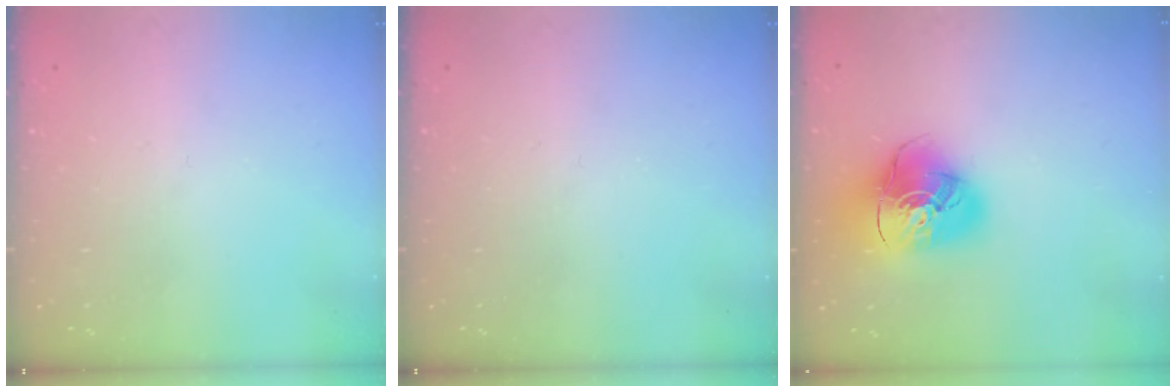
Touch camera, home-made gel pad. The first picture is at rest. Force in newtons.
{"total": 0.0}
{"total": 17.3, "press": 17.2, "slide": 2.0}